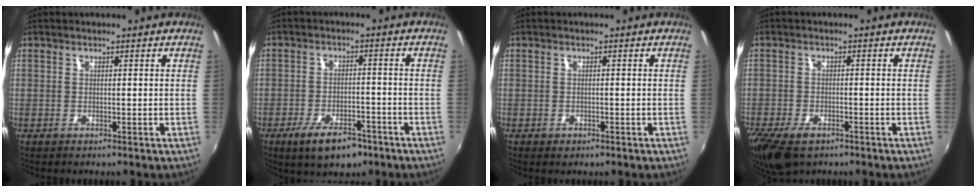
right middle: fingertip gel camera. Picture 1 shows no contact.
{"total": 8.9, "force": [-5.8, 3.9, 5.6], "torque": [-0.121, -0.009, -0.090]}
{"total": 1.4, "force": [-0.8, 0.9, 0.6], "torque": [-0.013, -0.003, -0.011]}
{"total": 10.0, "force": [-6.7, 4.7, 5.8], "torque": [-0.147, -0.038, -0.120]}